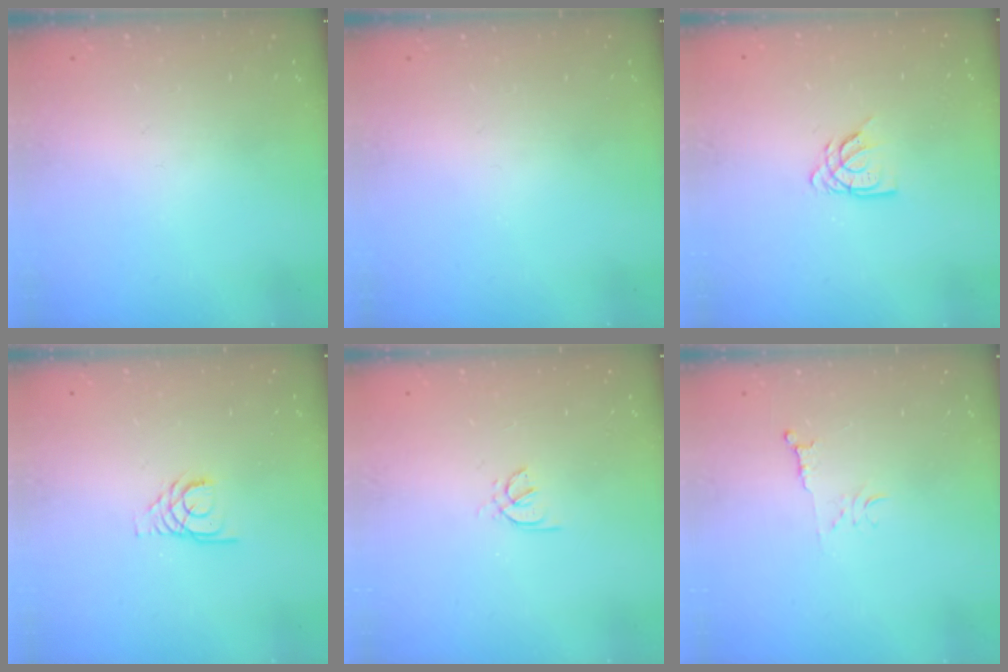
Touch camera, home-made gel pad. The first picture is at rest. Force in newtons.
{"total": 0.0}
{"total": 5.3, "press": 5.3, "slide": 0.5}
{"total": 3.3, "press": 3.3, "slide": 0.3}
{"total": 1.2, "press": 1.2, "slide": 0.4}
{"total": 3.9, "press": 3.8, "slide": 0.5}